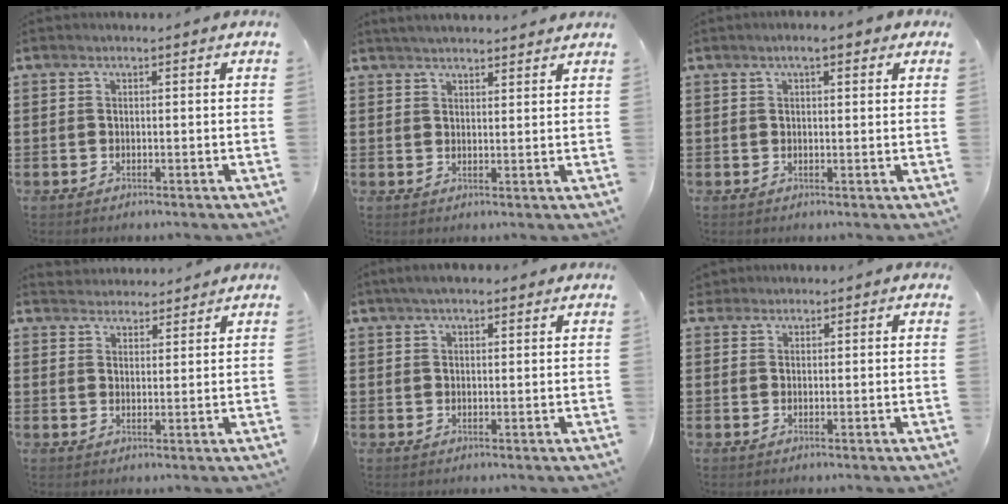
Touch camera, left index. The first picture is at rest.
{"total": 2.7, "force": [2.7, 0.0, 0.4], "torque": [-0.014, -0.003, 0.051]}
{"total": 2.9, "force": [1.6, 0.7, 2.3], "torque": [-0.040, 0.003, 0.025]}
{"total": 3.0, "force": [2.9, 0.6, -0.4], "torque": [-0.002, -0.007, 0.056]}
{"total": 3.0, "force": [2.3, 0.9, 1.8], "torque": [-0.039, 0.008, 0.042]}
{"total": 1.8, "force": [1.5, 1.0, 0.2], "torque": [-0.010, 0.007, 0.029]}